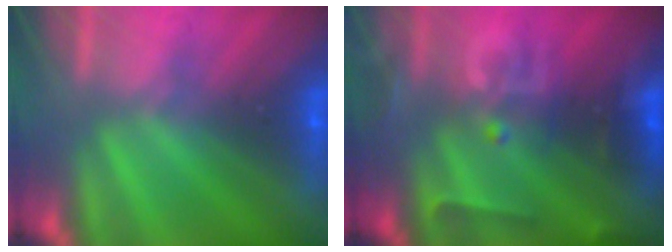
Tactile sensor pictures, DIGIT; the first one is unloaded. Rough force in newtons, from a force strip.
{"total": 2.9}